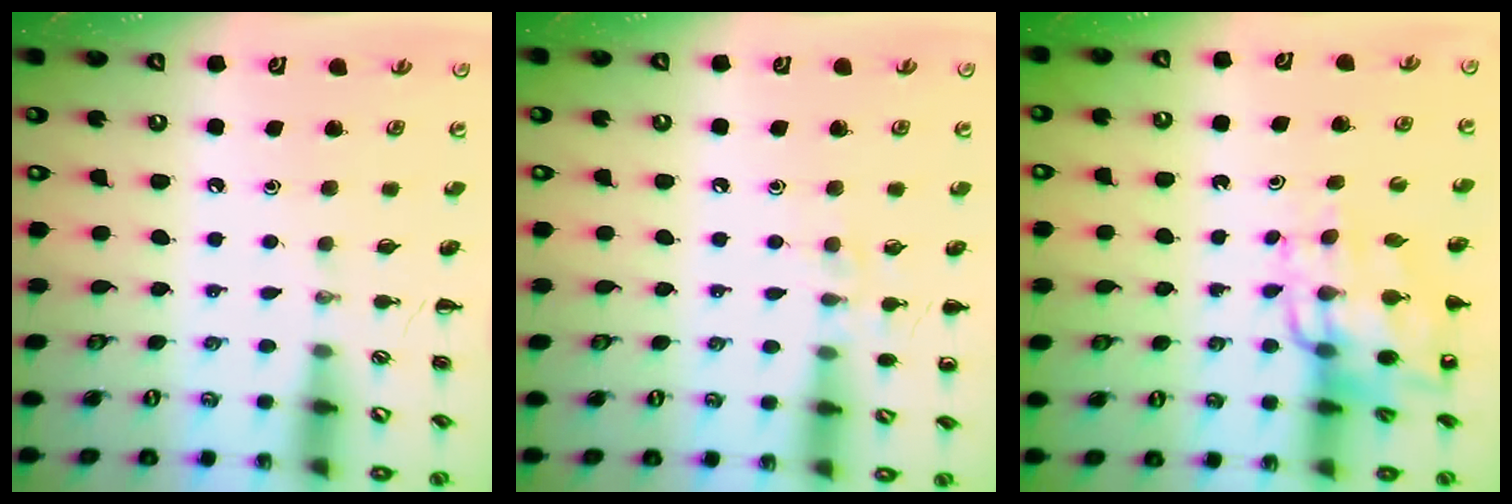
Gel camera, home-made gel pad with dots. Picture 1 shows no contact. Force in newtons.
{"total": 6.7, "press": 6.5, "slide": 1.7}
{"total": 13.0, "press": 12.7, "slide": 3.0}